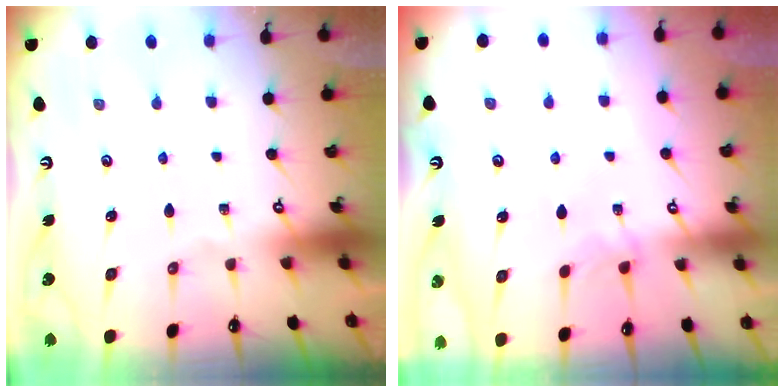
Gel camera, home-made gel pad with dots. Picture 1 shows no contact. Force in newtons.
{"total": 2.6, "press": 2.6, "slide": 0.3}